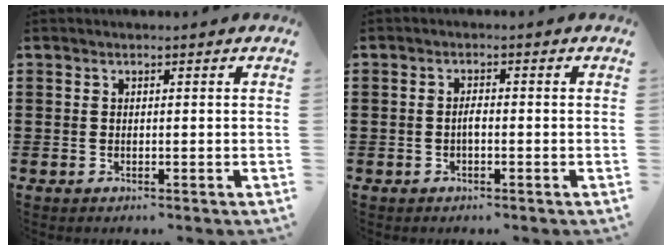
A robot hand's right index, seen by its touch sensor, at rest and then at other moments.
{"total": 1.8, "force": [-0.4, 0.6, 1.6], "torque": [-0.032, 0.002, -0.008]}